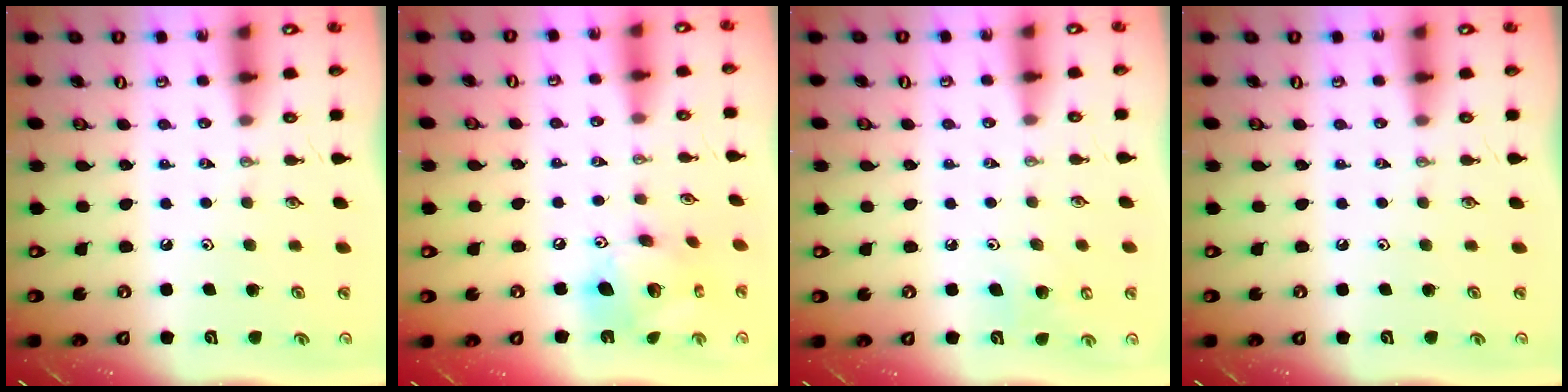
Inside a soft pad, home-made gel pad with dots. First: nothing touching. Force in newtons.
{"total": 15.3, "press": 15.2, "slide": 1.6}
{"total": 7.2, "press": 7.0, "slide": 1.5}
{"total": 0.0}